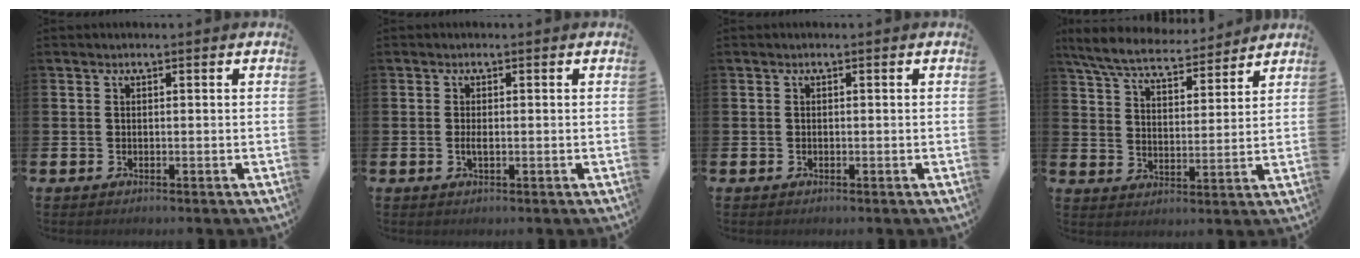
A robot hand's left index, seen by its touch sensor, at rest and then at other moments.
{"total": 1.2, "force": [-0.2, 0.4, 1.1], "torque": [-0.015, 0.000, -0.006]}
{"total": 0.0}
{"total": 7.1, "force": [6.6, 1.4, 2.1], "torque": [-0.067, -0.035, 0.118]}